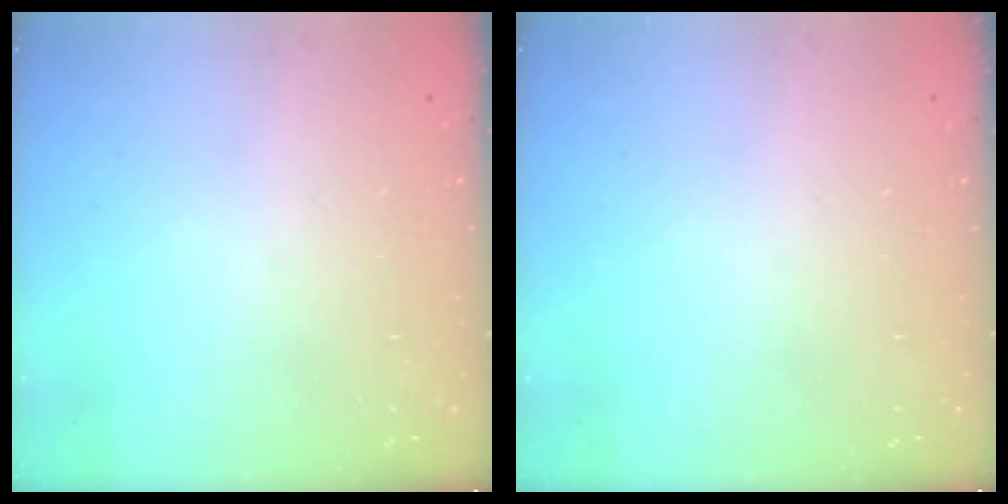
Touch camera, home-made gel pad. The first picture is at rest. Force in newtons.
{"total": 0.0}